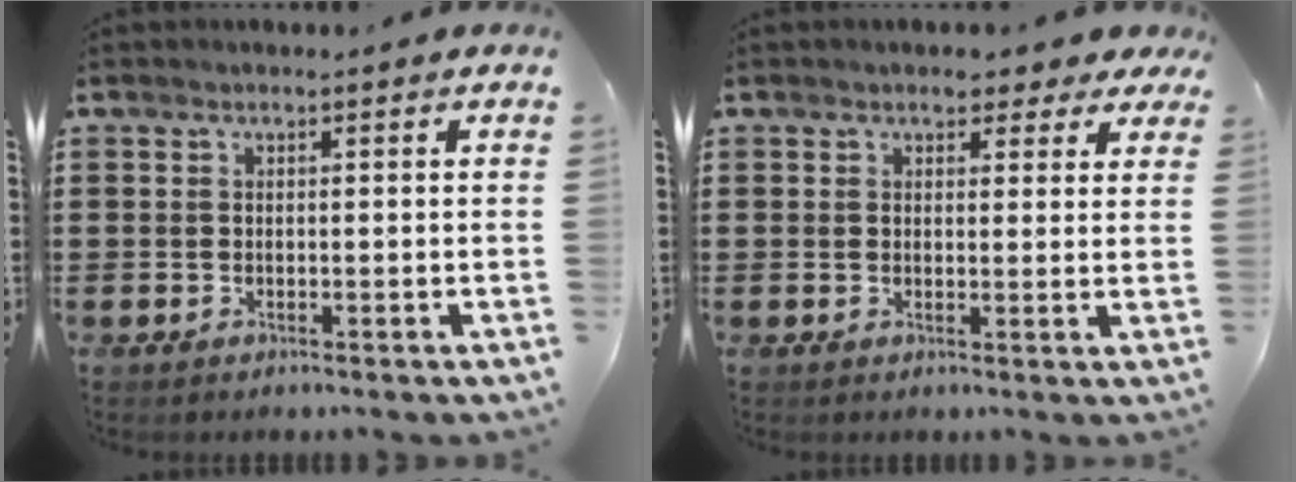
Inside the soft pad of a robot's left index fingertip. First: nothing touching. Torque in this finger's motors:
{"motor_torque": [1.19, -0.94, 0.44, 0.05]}